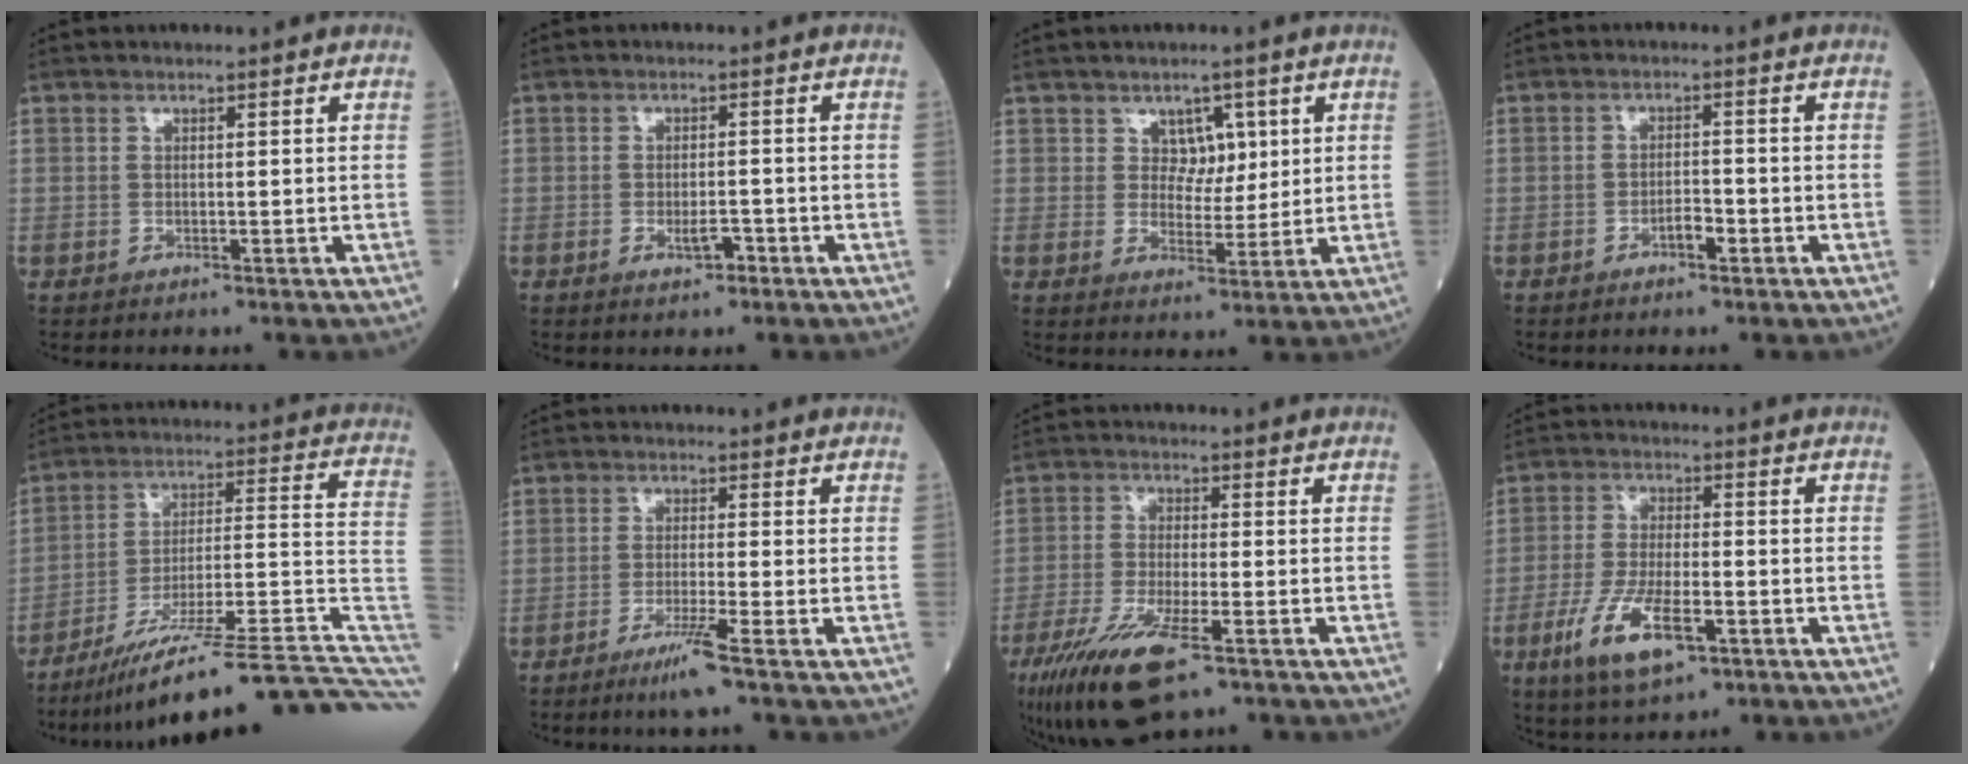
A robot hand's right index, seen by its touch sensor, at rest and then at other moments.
{"total": 2.4, "force": [-1.2, 0.9, 1.8], "torque": [-0.030, 0.002, -0.017]}
{"total": 4.2, "force": [1.8, 3.1, 2.1], "torque": [-0.020, 0.002, 0.029]}
{"total": 2.2, "force": [-1.3, 0.8, 1.7], "torque": [-0.025, 0.003, -0.022]}
{"total": 26.7, "force": [-20.4, 1.7, 17.2], "torque": [-0.166, 0.016, -0.308]}
{"total": 4.5, "force": [-2.8, -1.1, 3.4], "torque": [-0.065, -0.013, -0.057]}
{"total": 12.1, "force": [-7.2, 2.5, 9.3], "torque": [-0.179, -0.029, -0.124]}
{"total": 10.1, "force": [-4.7, 3.0, 8.4], "torque": [-0.174, -0.015, -0.080]}